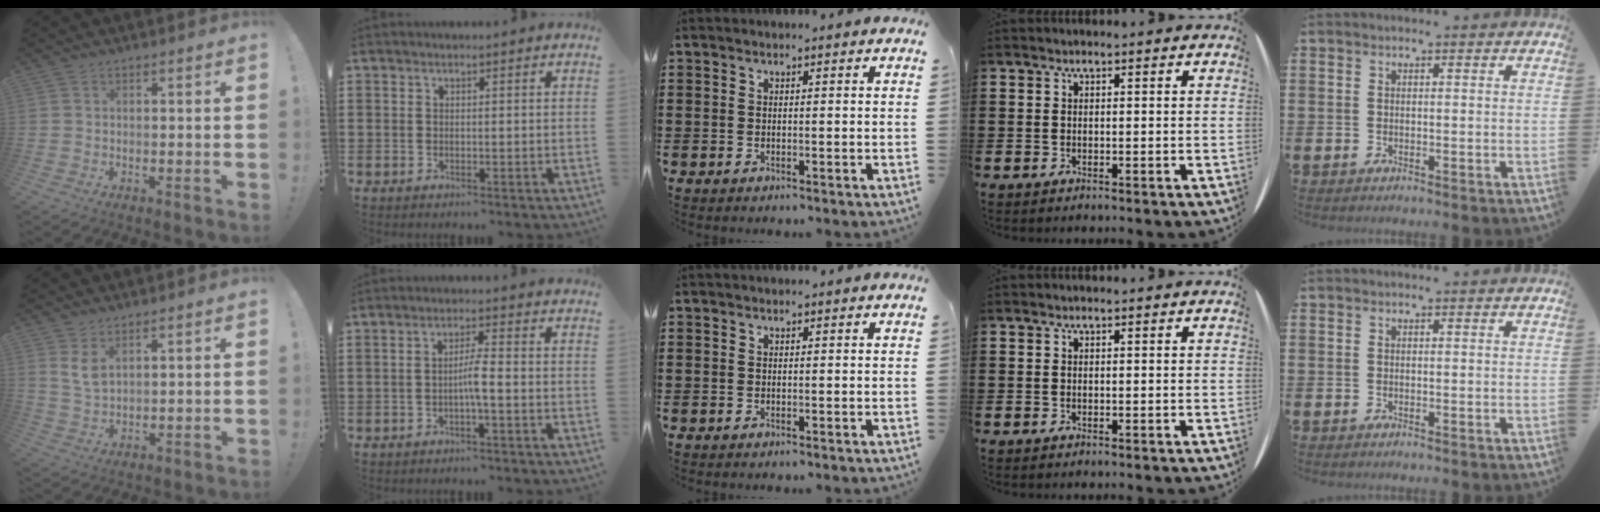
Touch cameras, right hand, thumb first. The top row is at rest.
{"thumb": {"total": 4.6, "force": [2.8, 1.8, 3.2], "torque": [-0.053, -0.016, 0.050]}, "index": {"total": 3.2, "force": [-1.1, 0.0, 3.0], "torque": [-0.062, -0.003, -0.025]}}